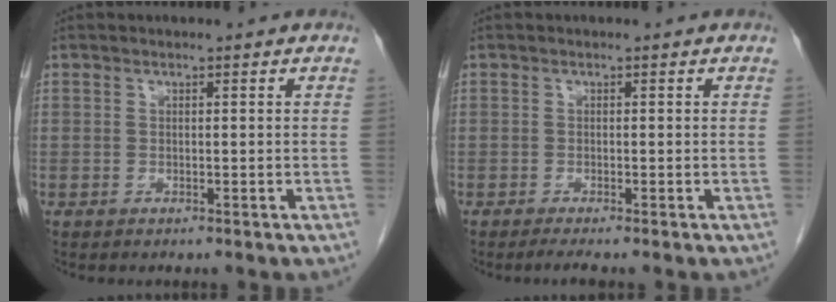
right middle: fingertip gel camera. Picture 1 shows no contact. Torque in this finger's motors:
{"motor_torque": [0.03, -0.02, 0.00, 0.00]}